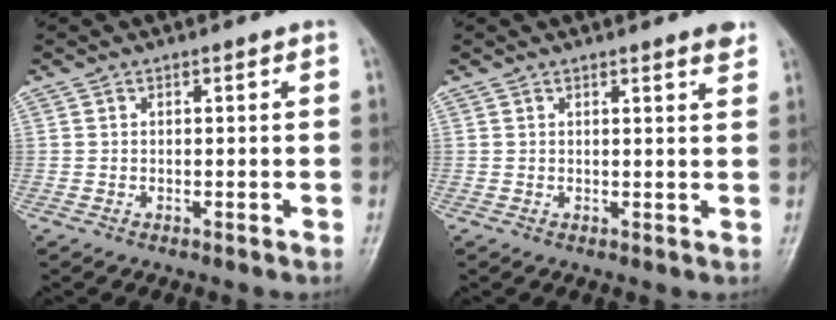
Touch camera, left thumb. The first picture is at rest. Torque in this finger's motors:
{"motor_torque": [-0.03, -0.07, -0.13, -0.16, 0.06]}